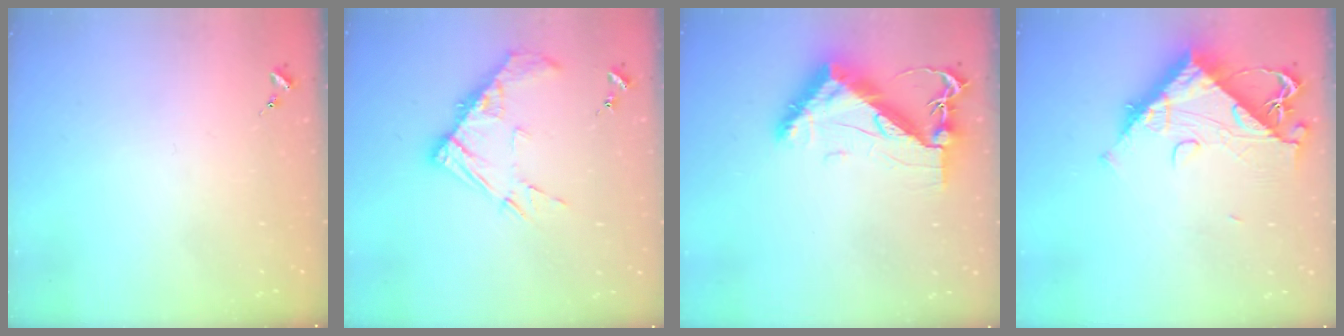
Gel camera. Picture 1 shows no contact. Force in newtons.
{"total": 12.4, "press": 12.3, "slide": 1.0}
{"total": 11.3, "press": 11.3, "slide": 1.1}
{"total": 11.9, "press": 11.8, "slide": 1.4}